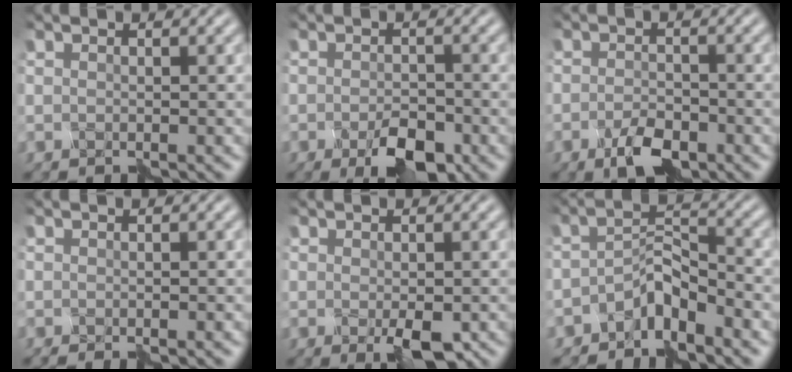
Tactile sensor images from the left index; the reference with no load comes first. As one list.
[{"total": 2.9, "force": [-1.9, 1.0, 2.0], "torque": [-0.042, 0.001, -0.034]}, {"total": 2.8, "force": [-2.0, 0.9, 1.7], "torque": [-0.042, 0.002, -0.039]}, {"total": 0.8, "force": [-0.6, 0.1, 0.5], "torque": [-0.008, -0.002, -0.012]}, {"total": 2.3, "force": [-1.0, 0.9, 1.8], "torque": [-0.043, -0.005, -0.017]}, {"total": 2.7, "force": [-2.3, 0.4, 1.3], "torque": [-0.028, 0.020, -0.048]}]